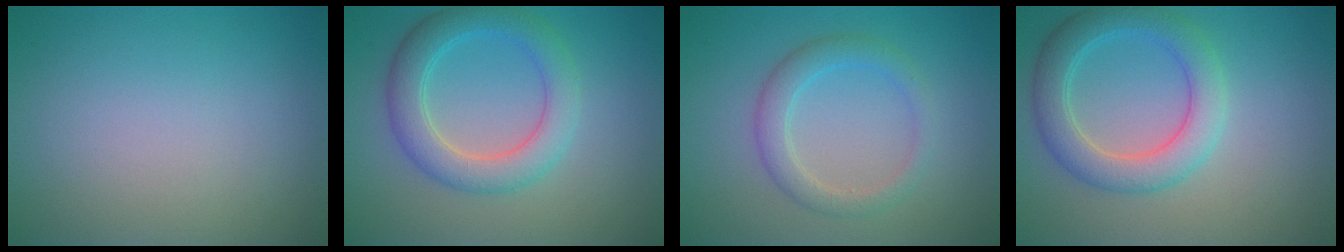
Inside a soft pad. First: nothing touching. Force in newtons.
{"total": 4.7, "press": 4.7, "slide": 0.1}
{"total": 2.7, "press": 2.7, "slide": 0.1}
{"total": 4.6, "press": 4.6, "slide": 0.2}